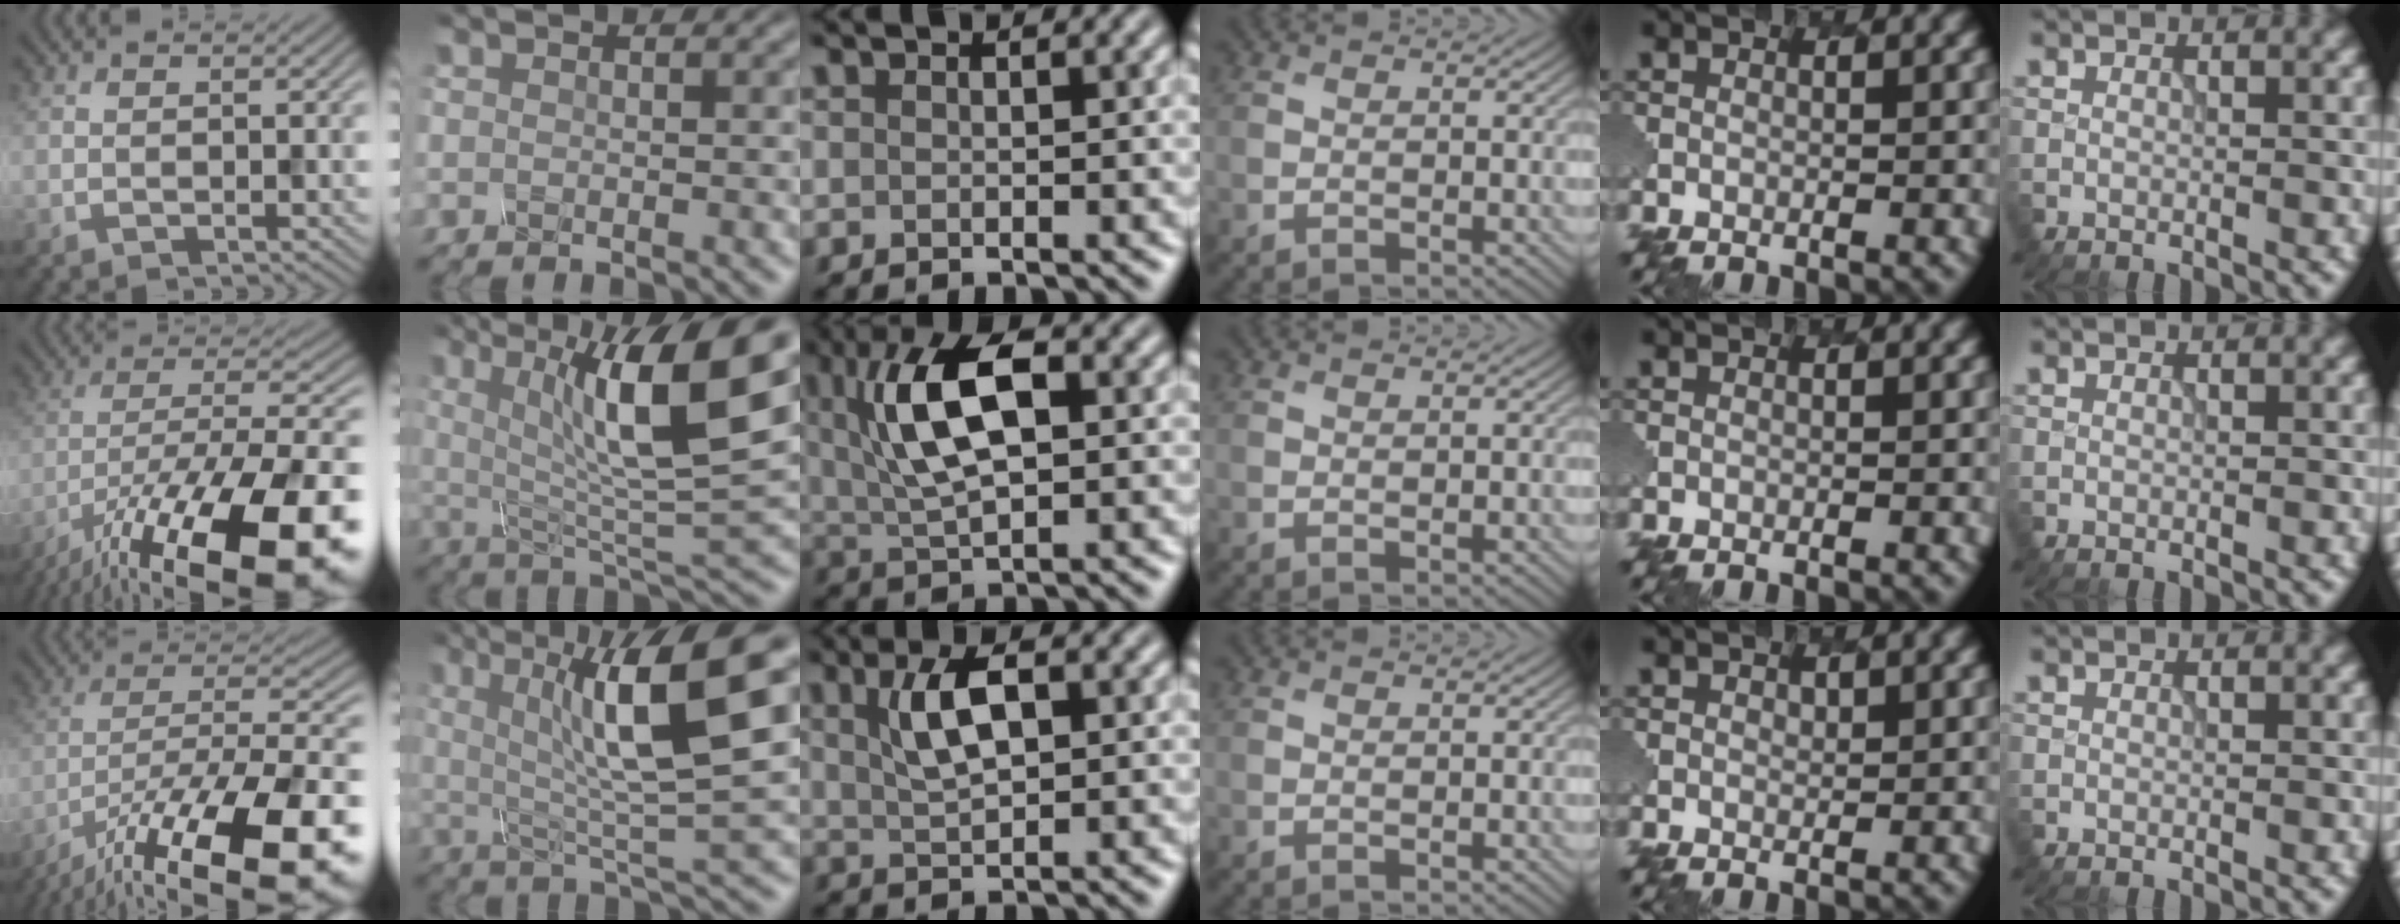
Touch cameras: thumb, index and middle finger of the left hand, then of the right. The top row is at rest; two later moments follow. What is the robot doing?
{"motion": "screw", "object": "spray bottle"}